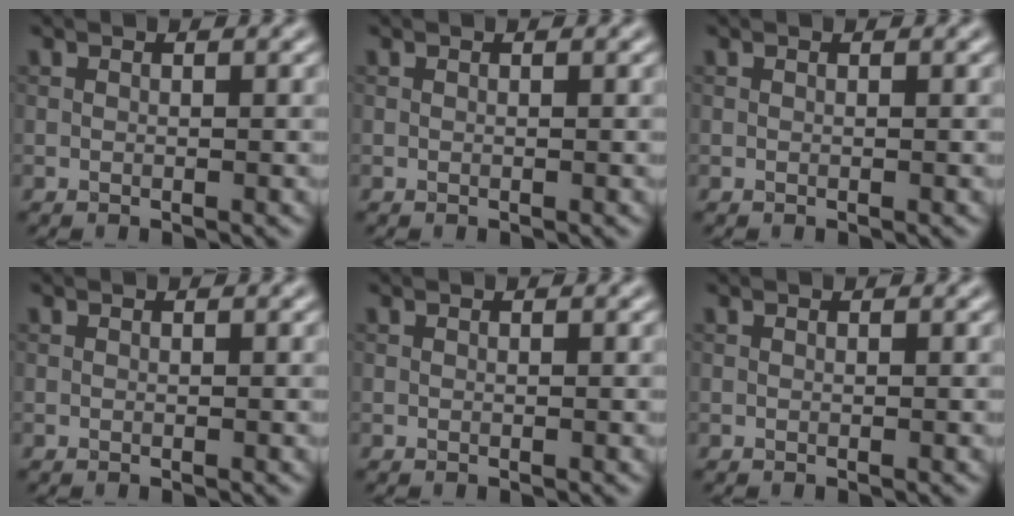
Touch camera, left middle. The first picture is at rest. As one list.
[{"total": 0.0}, {"total": 0.0}, {"total": 0.0}, {"total": 0.0}, {"total": 0.0}]